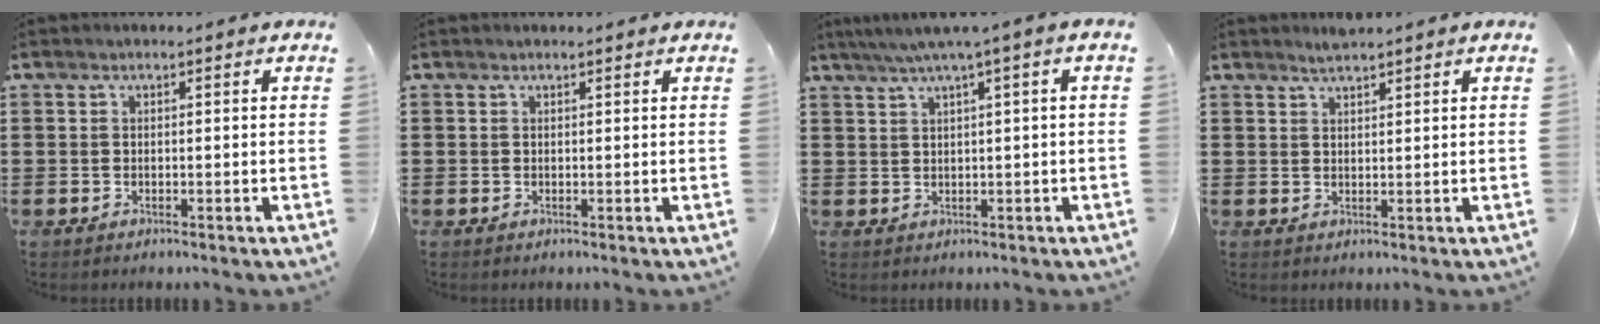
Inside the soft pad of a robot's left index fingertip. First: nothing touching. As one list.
[{"total": 0.7, "force": [0.6, 0.3, 0.0], "torque": [-0.001, 0.001, 0.013]}, {"total": 3.0, "force": [1.2, -0.5, 2.7], "torque": [-0.050, -0.004, 0.018]}, {"total": 2.0, "force": [1.9, 0.0, 0.6], "torque": [-0.014, 0.002, 0.036]}]